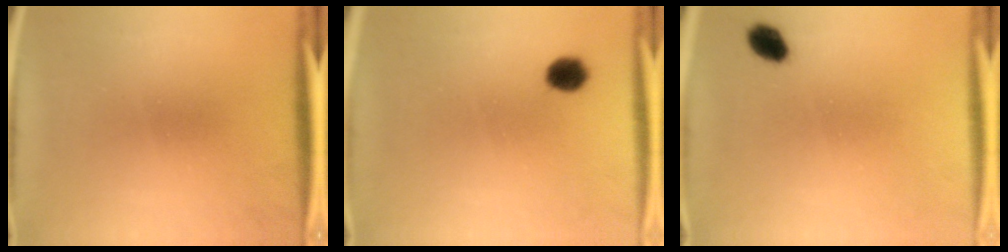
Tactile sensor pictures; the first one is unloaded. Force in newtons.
{"total": 4.4}
{"total": 3.6}